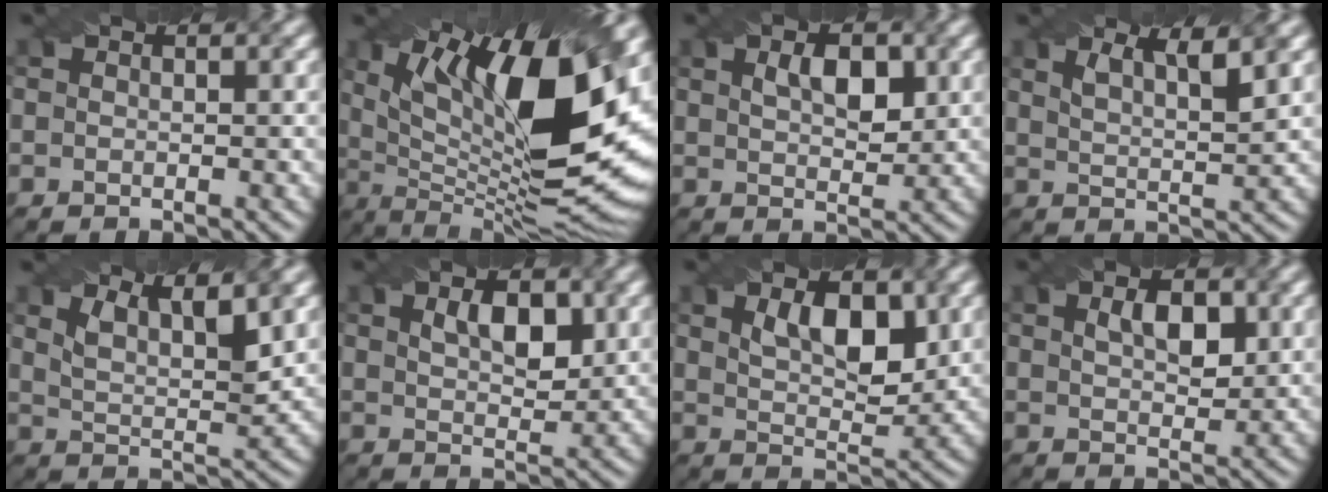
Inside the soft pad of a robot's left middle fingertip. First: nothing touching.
{"total": 18.7, "force": [5.4, 6.4, 16.7], "torque": [-0.255, 0.011, 0.101]}
{"total": 3.4, "force": [1.2, 1.7, 2.7], "torque": [-0.050, 0.003, 0.025]}
{"total": 4.1, "force": [2.6, 1.2, 3.0], "torque": [-0.032, 0.013, 0.026]}
{"total": 5.2, "force": [3.5, 1.6, 3.5], "torque": [-0.056, 0.011, 0.047]}
{"total": 3.6, "force": [1.4, 1.8, 2.8], "torque": [-0.051, 0.002, 0.027]}
{"total": 4.9, "force": [1.9, 2.2, 3.9], "torque": [-0.068, -0.003, 0.033]}
{"total": 3.0, "force": [1.1, 1.5, 2.3], "torque": [-0.045, 0.003, 0.023]}